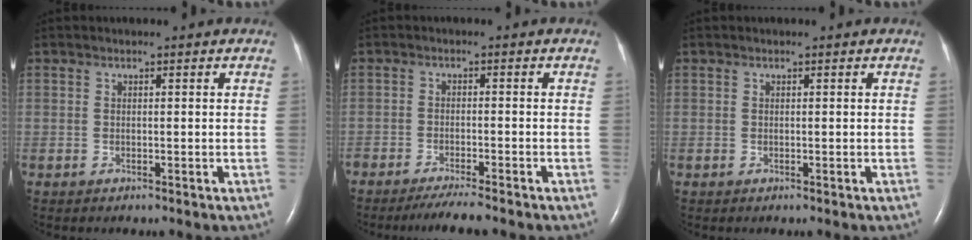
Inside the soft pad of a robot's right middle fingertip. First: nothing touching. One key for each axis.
{"total": 4.5, "fx": -3.9, "fy": -0.1, "fz": 2.3, "tx": -0.040, "ty": -0.012, "tz": -0.066}
{"total": 0.0}